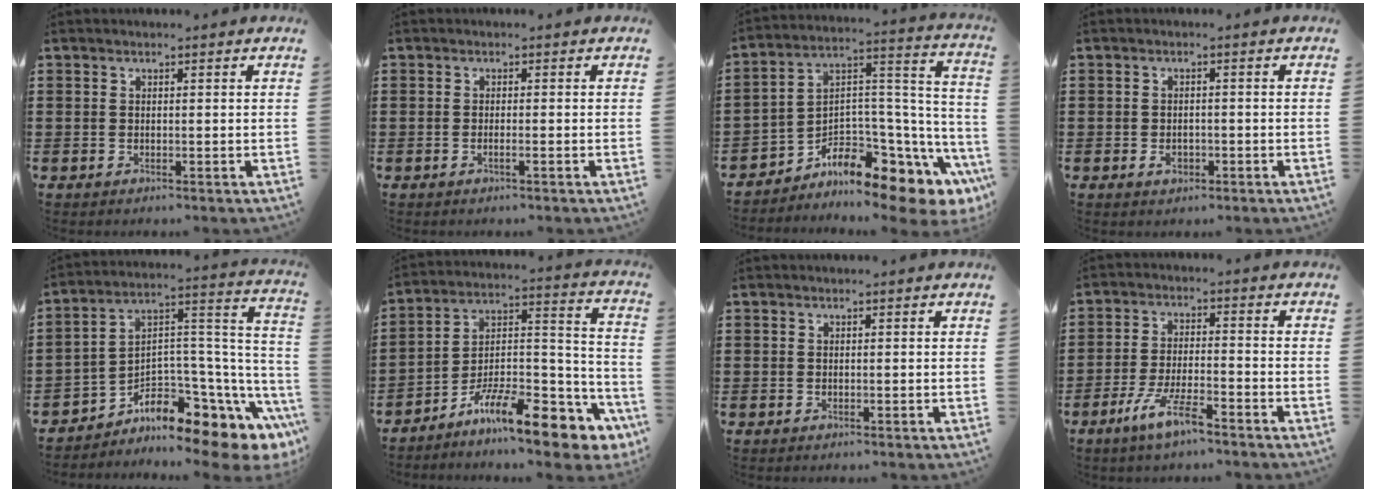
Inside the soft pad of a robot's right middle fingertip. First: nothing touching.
{"total": 1.1, "force": [-0.8, 0.1, 0.7], "torque": [-0.014, -0.001, -0.016]}
{"total": 7.2, "force": [-5.5, 3.0, 3.5], "torque": [-0.080, -0.030, -0.113]}
{"total": 2.3, "force": [-1.3, 1.4, 1.3], "torque": [-0.027, 0.003, -0.025]}
{"total": 5.9, "force": [-4.5, 2.6, 2.8], "torque": [-0.073, -0.045, -0.096]}
{"total": 12.7, "force": [-9.4, 3.3, 7.9], "torque": [-0.130, 0.026, -0.172]}
{"total": 0.0}
{"total": 7.0, "force": [-5.1, 1.2, 4.7], "torque": [-0.108, -0.006, -0.098]}